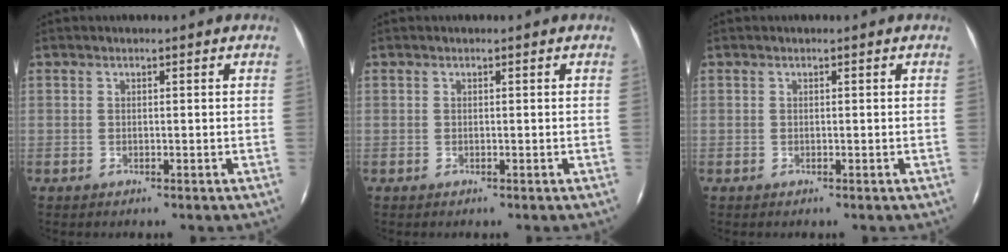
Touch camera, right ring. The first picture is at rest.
{"total": 0.0}
{"total": 0.0}